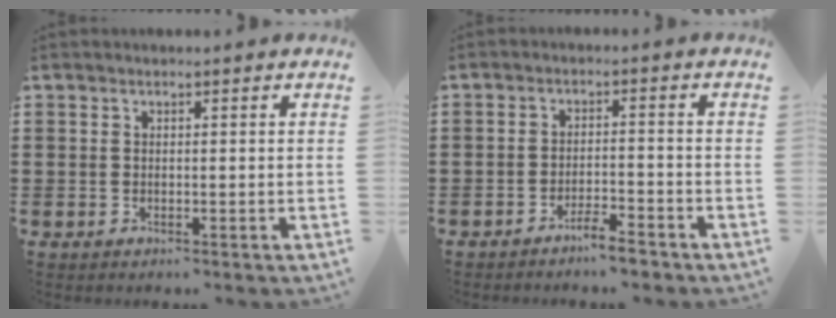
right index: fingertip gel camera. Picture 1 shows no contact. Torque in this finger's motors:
{"motor_torque": [0.26, 0.35, 0.15, 0.04]}